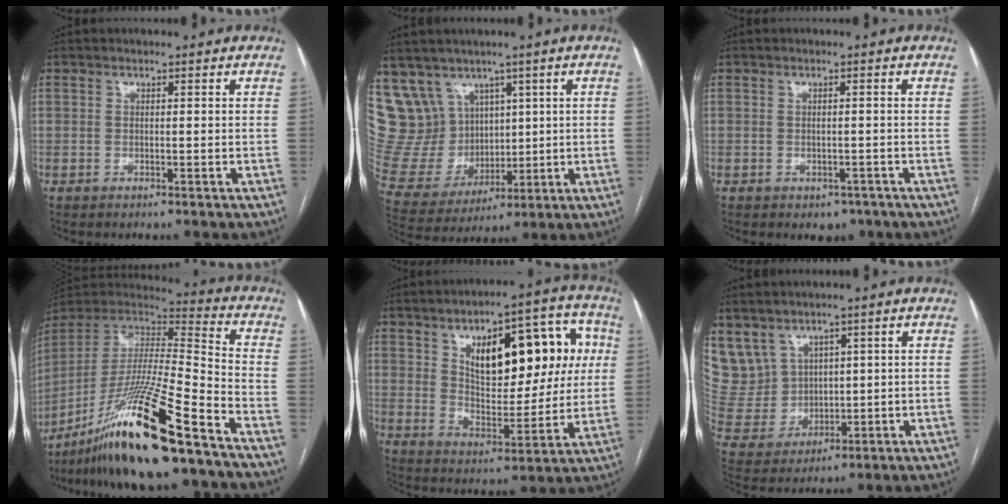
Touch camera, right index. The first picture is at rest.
{"total": 13.2, "force": [7.7, 10.4, 2.6], "torque": [-0.073, 0.058, 0.187]}
{"total": 2.6, "force": [-1.6, 1.7, 1.1], "torque": [-0.007, 0.004, -0.010]}
{"total": 21.7, "force": [-14.8, 0.2, 15.8], "torque": [-0.320, -0.026, -0.275]}
{"total": 18.0, "force": [5.3, 7.9, 15.2], "torque": [-0.200, 0.037, 0.086]}
{"total": 10.3, "force": [6.1, 8.1, 1.4], "torque": [-0.051, 0.047, 0.150]}